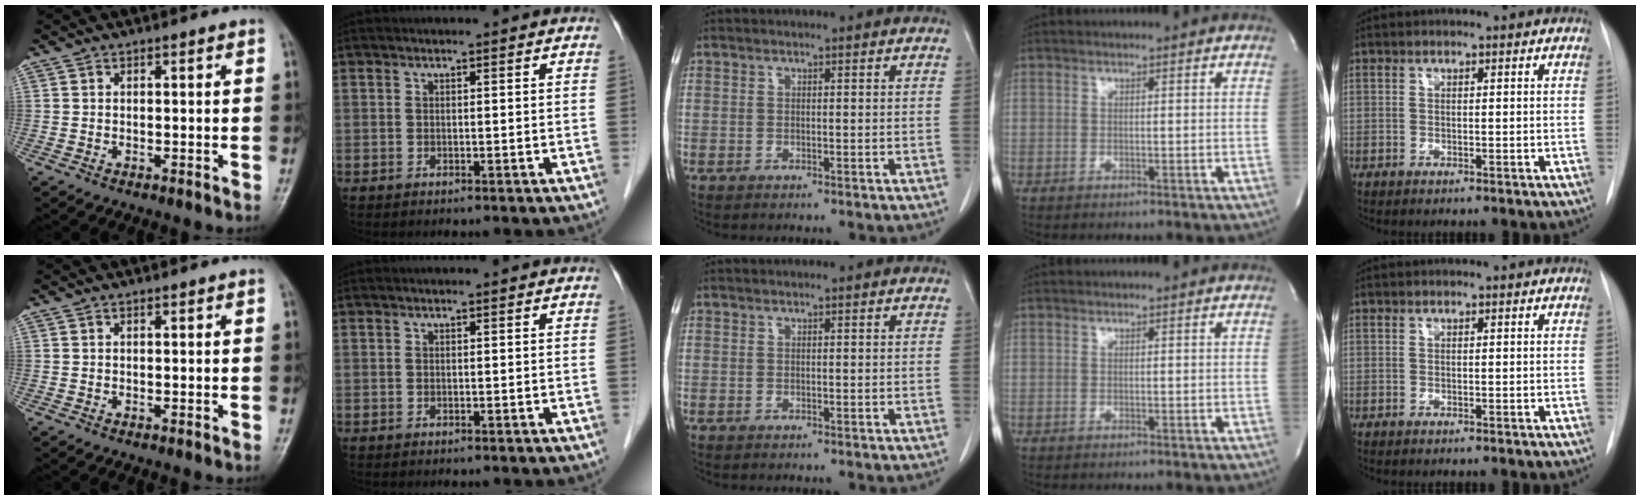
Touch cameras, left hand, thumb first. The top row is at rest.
{}